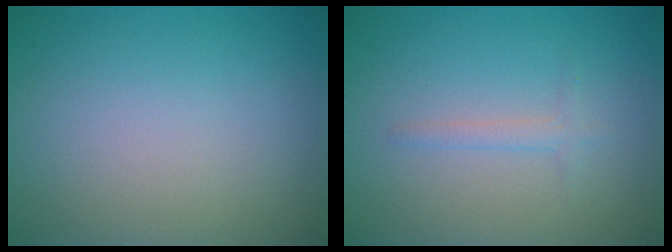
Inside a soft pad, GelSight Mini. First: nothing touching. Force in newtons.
{"total": 1.1, "press": 1.1, "slide": 0.1}